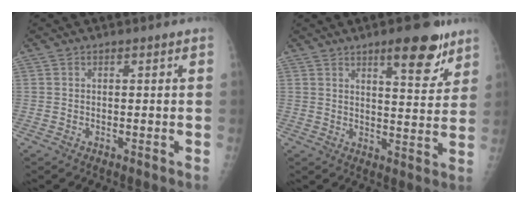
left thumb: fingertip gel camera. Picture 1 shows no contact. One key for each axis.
{"total": 10.7, "fx": 6.9, "fy": 3.4, "fz": 7.5, "tx": -0.076, "ty": -0.041, "tz": 0.096}